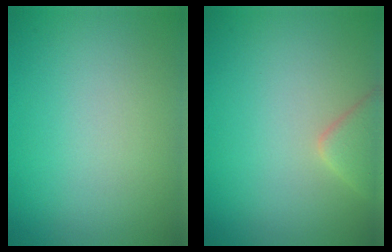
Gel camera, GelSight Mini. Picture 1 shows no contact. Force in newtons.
{"total": 2.5, "press": 2.5, "slide": 0.2}